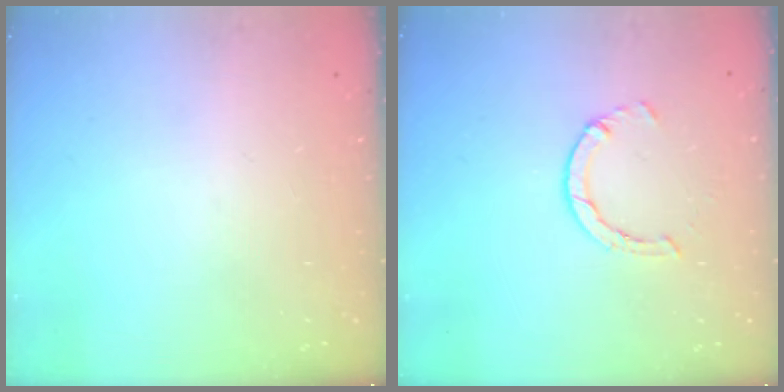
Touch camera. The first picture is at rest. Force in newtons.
{"total": 2.9, "press": 2.9, "slide": 0.4}